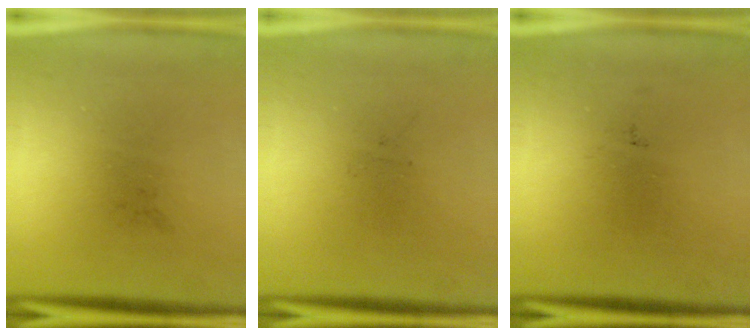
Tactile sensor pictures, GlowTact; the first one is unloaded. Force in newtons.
{"total": 0.0}
{"total": 0.0}